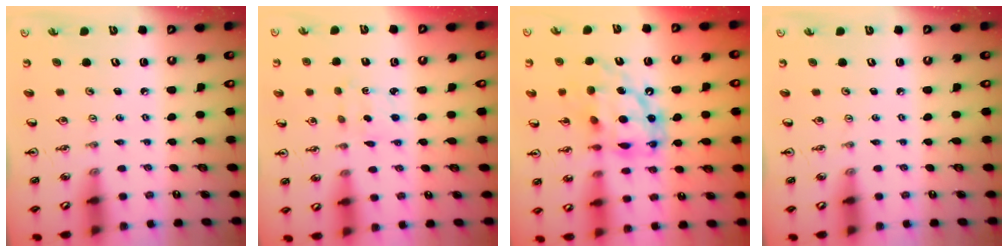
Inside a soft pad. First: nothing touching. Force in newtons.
{"total": 2.2, "press": 2.1, "slide": 0.7}
{"total": 17.0, "press": 16.9, "slide": 1.5}
{"total": 0.0}